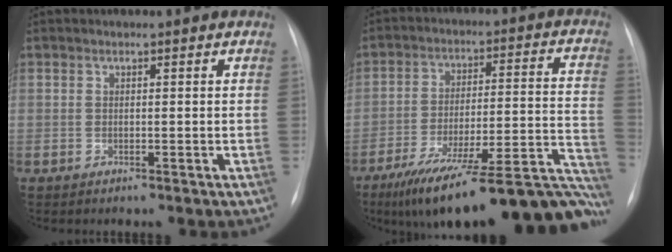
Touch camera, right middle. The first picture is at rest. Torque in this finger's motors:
{"motor_torque": [1.08, -1.06, 0.43, 0.21]}